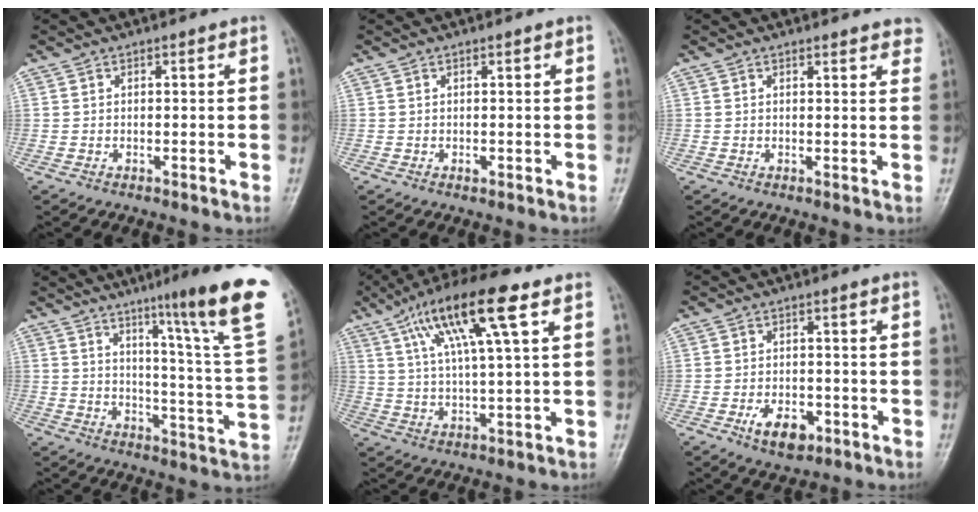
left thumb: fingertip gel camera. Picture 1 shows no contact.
{"total": 0.7, "force": [0.1, 0.4, 0.5], "torque": [-0.007, -0.001, 0.004]}
{"total": 4.2, "force": [3.8, 1.3, 1.3], "torque": [0.007, -0.014, 0.030]}
{"total": 21.8, "force": [13.0, 0.9, 17.5], "torque": [-0.220, -0.073, 0.177]}
{"total": 15.4, "force": [6.9, 2.8, 13.4], "torque": [-0.250, 0.000, 0.120]}
{"total": 5.9, "force": [-2.7, 3.5, 4.0], "torque": [-0.057, 0.009, -0.038]}